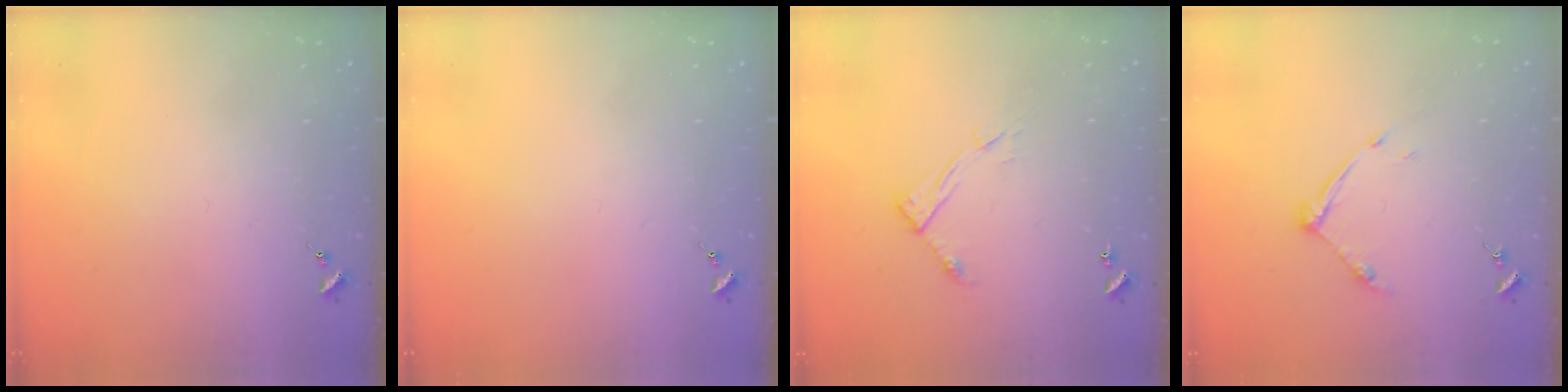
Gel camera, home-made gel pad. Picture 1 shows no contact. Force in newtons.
{"total": 0.0}
{"total": 8.1, "press": 8.1, "slide": 0.6}
{"total": 8.4, "press": 8.4, "slide": 0.5}